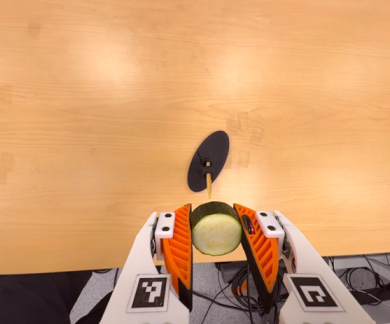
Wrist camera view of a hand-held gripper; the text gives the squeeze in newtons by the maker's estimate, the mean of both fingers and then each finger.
{"total": 10.9, "left": 9.6, "right": 12.2}